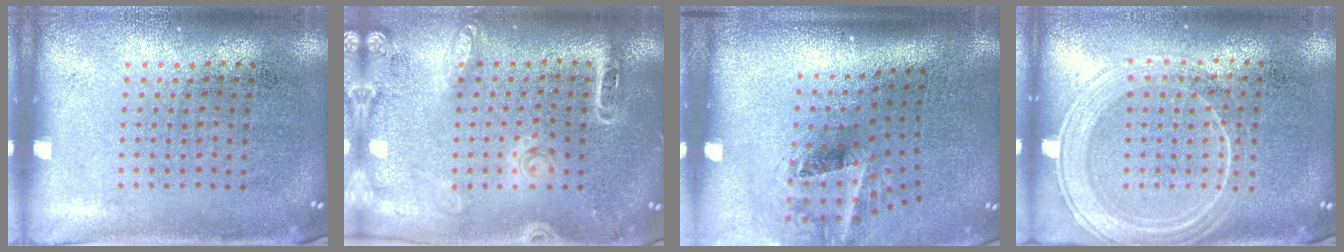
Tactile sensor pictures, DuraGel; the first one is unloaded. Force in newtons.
{"total": 1.8, "press": 1.7, "slide": 0.7}
{"total": 1.9, "press": 1.2, "slide": 1.4}
{"total": 1.8, "press": 1.8, "slide": 0.4}